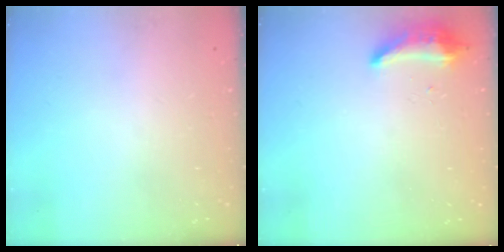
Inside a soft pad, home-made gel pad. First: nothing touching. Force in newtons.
{"total": 8.2, "press": 8.2, "slide": 0.5}